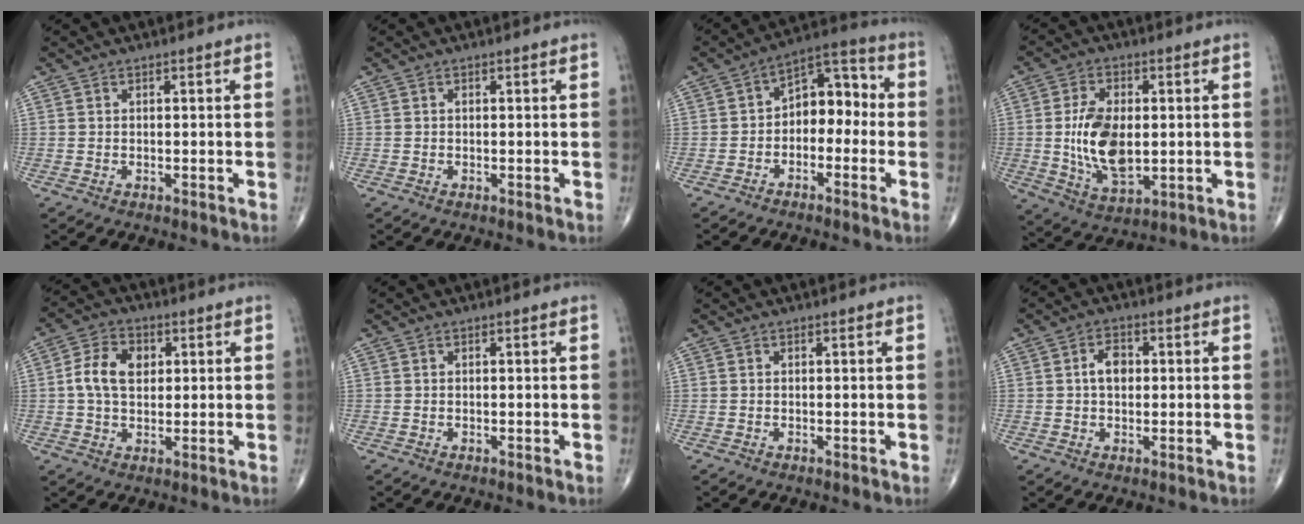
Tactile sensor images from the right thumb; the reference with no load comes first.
{"total": 0.0}
{"total": 9.6, "force": [-1.4, 6.3, 7.0], "torque": [-0.066, 0.048, -0.040]}
{"total": 12.7, "force": [0.0, 7.1, 10.6], "torque": [-0.187, -0.010, 0.009]}
{"total": 8.1, "force": [1.2, 5.6, 5.7], "torque": [-0.095, 0.010, 0.017]}
{"total": 0.0}
{"total": 0.0}
{"total": 4.4, "force": [0.5, 2.9, 3.2], "torque": [-0.048, 0.009, 0.005]}